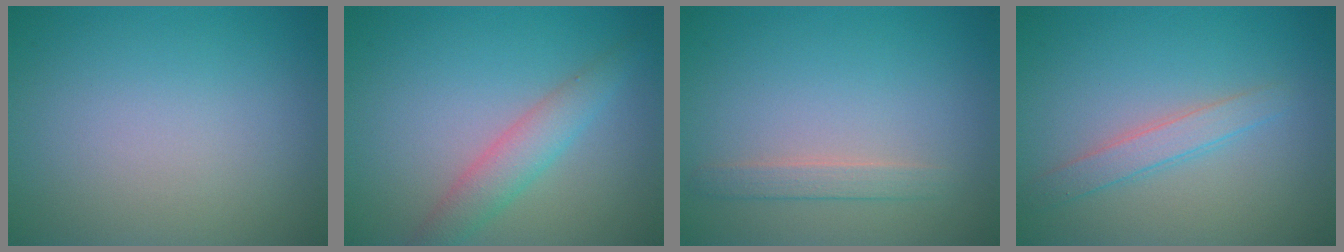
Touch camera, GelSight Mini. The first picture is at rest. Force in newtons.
{"total": 3.0, "press": 3.0, "slide": 0.1}
{"total": 1.5, "press": 1.5, "slide": 0.1}
{"total": 2.0, "press": 2.0, "slide": 0.1}